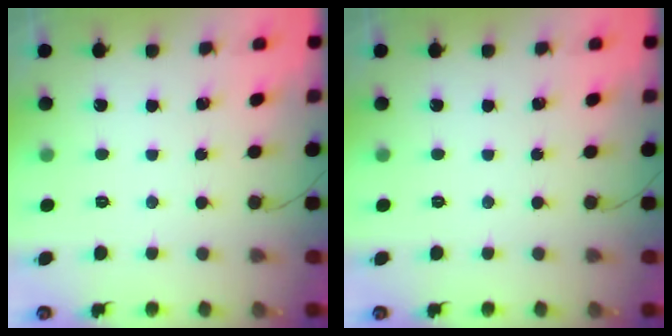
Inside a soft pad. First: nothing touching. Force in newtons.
{"total": 0.0}